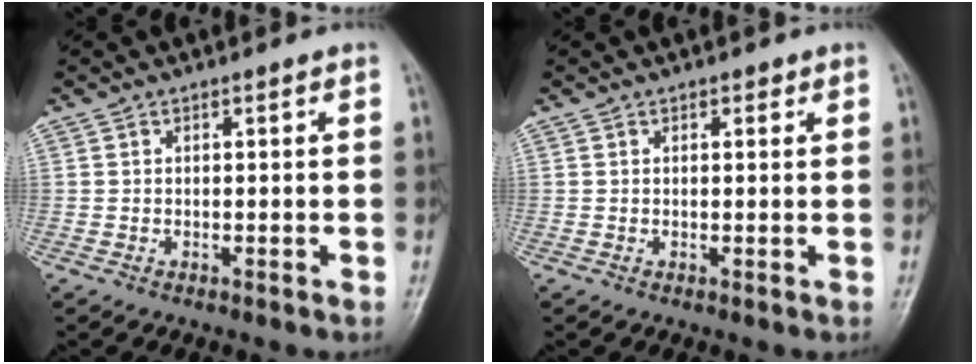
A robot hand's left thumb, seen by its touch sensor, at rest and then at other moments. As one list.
[{"total": 1.2, "force": [0.7, 0.7, 0.6], "torque": [0.002, -0.001, 0.006]}]